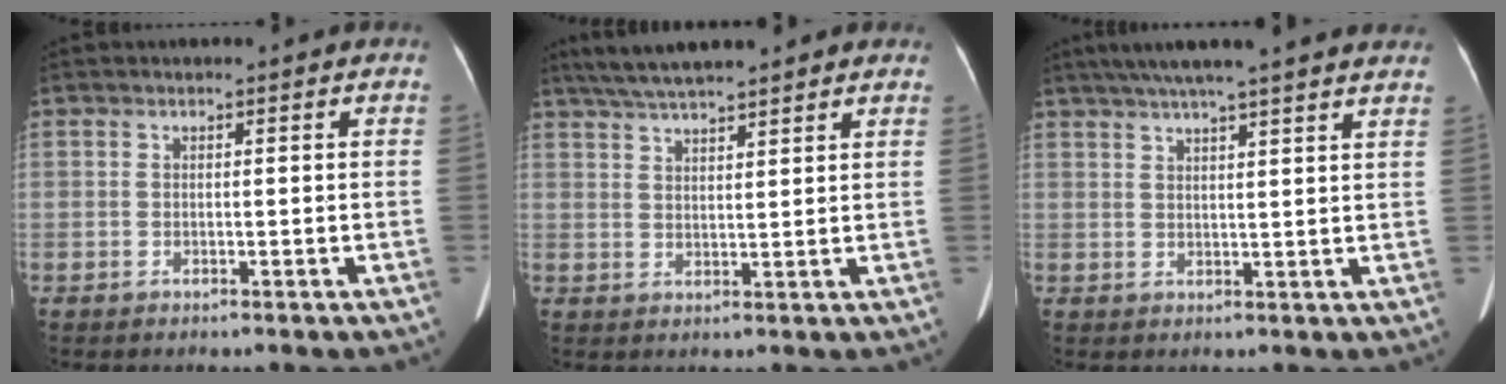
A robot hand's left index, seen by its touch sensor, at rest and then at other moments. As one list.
[{"total": 9.8, "force": [8.3, 1.5, 5.0], "torque": [-0.078, 0.034, 0.128]}, {"total": 16.8, "force": [14.2, 0.3, 8.9], "torque": [-0.144, 0.037, 0.182]}]